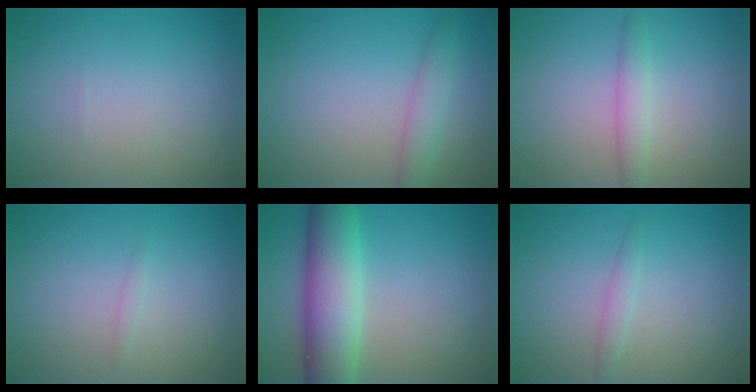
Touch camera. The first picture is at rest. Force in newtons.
{"total": 2.2, "press": 2.2, "slide": 0.1}
{"total": 1.8, "press": 1.8, "slide": 0.1}
{"total": 0.6, "press": 0.6, "slide": 0.1}
{"total": 7.9, "press": 7.9, "slide": 0.2}
{"total": 0.5, "press": 0.5, "slide": 0.1}